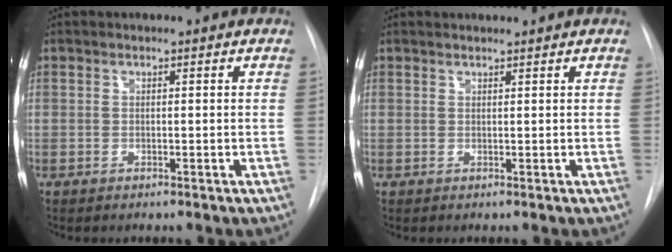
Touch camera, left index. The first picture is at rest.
{"total": 2.0, "force": [1.9, 0.0, 0.6], "torque": [-0.006, 0.017, 0.031]}